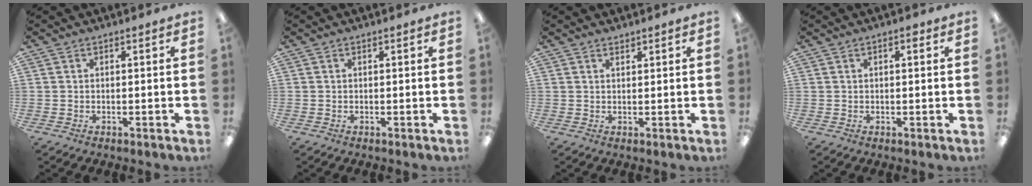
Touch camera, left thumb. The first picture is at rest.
{"total": 0.0}
{"total": 1.3, "force": [1.2, 0.3, 0.3], "torque": [-0.007, -0.002, 0.023]}
{"total": 1.3, "force": [0.7, 0.6, 1.0], "torque": [-0.006, -0.003, 0.007]}